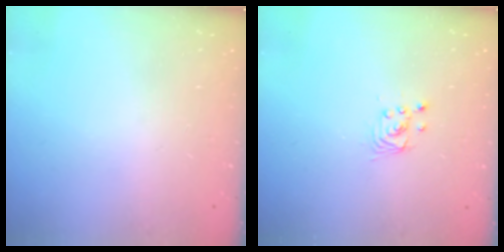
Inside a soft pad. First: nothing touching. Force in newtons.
{"total": 2.8, "press": 2.8, "slide": 0.1}